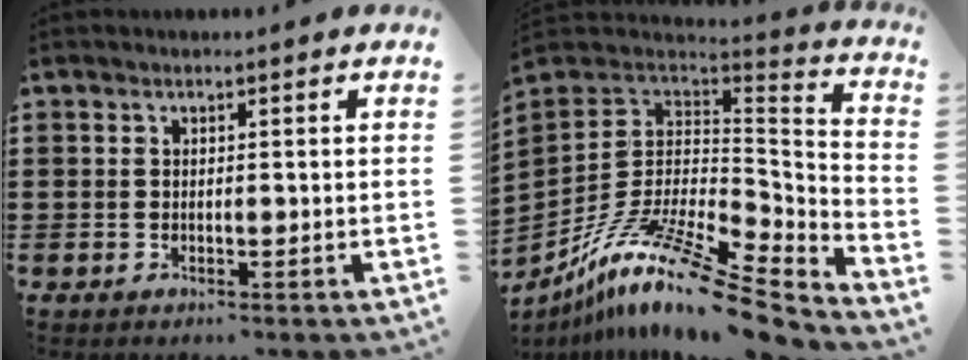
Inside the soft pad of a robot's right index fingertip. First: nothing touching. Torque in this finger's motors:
{"motor_torque": [-1.04, 1.10, 0.81, 0.21]}